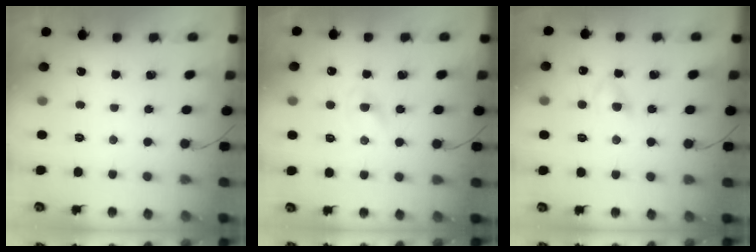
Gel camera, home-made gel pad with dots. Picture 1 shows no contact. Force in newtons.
{"total": 1.8, "press": 1.5, "slide": 0.9}
{"total": 2.9, "press": 2.7, "slide": 1.2}